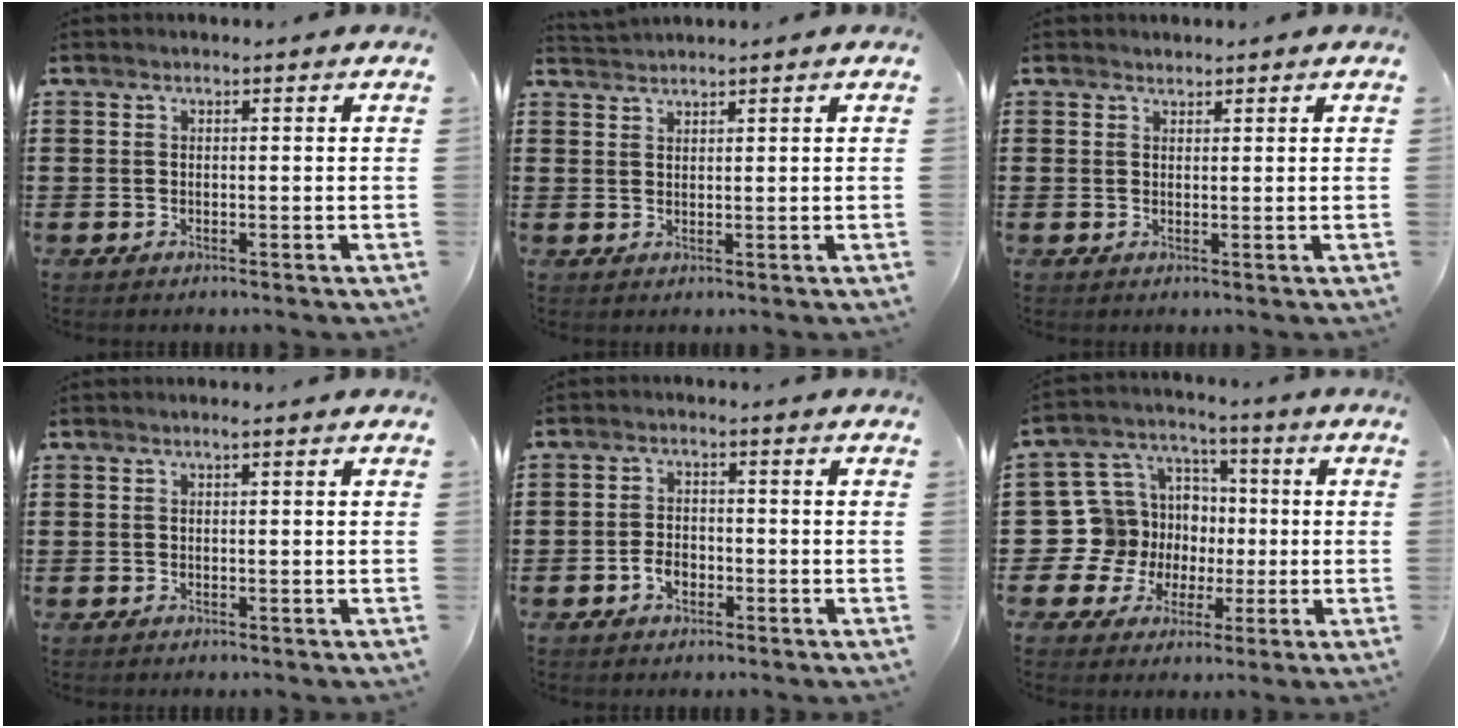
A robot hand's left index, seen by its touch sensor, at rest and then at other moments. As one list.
[{"total": 1.3, "force": [1.3, -0.2, -0.3], "torque": [0.001, 0.002, 0.026]}, {"total": 0.9, "force": [0.9, 0.2, 0.0], "torque": [-0.002, -0.002, 0.019]}, {"total": 0.6, "force": [0.1, 0.0, 0.6], "torque": [-0.011, -0.003, 0.002]}, {"total": 2.8, "force": [-1.2, 1.9, 1.7], "torque": [-0.041, 0.000, -0.026]}, {"total": 12.2, "force": [-1.0, 11.9, 2.7], "torque": [-0.129, 0.004, -0.008]}]